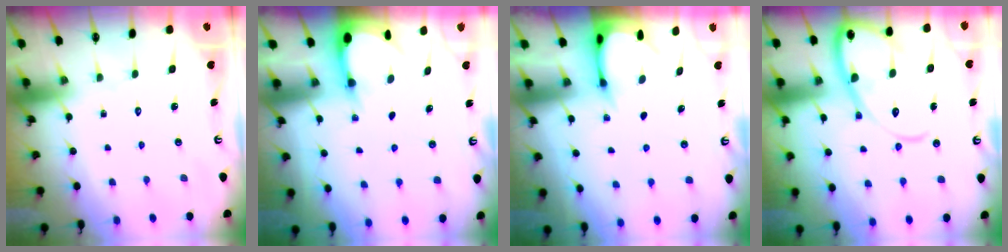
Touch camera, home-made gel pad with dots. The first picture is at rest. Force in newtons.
{"total": 2.9, "press": 2.9, "slide": 0.4}
{"total": 3.5, "press": 3.5, "slide": 0.3}
{"total": 14.8, "press": 14.7, "slide": 1.5}